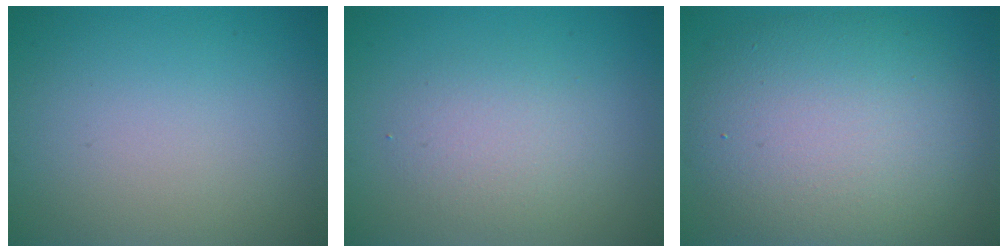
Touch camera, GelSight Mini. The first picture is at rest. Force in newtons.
{"total": 2.5, "press": 2.5, "slide": 0.2}
{"total": 10.0, "press": 10.0, "slide": 0.6}